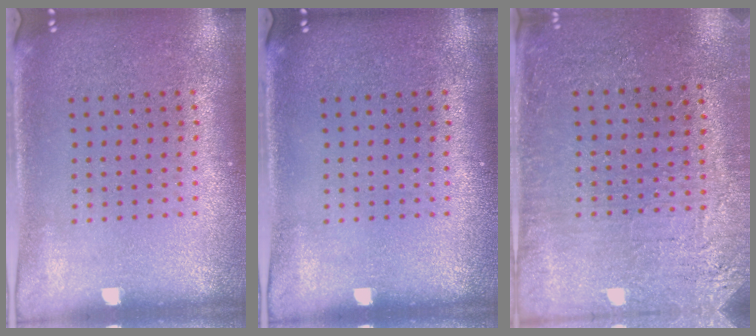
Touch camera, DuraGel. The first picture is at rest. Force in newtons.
{"total": 0.0}
{"total": 2.9, "press": 2.8, "slide": 0.5}